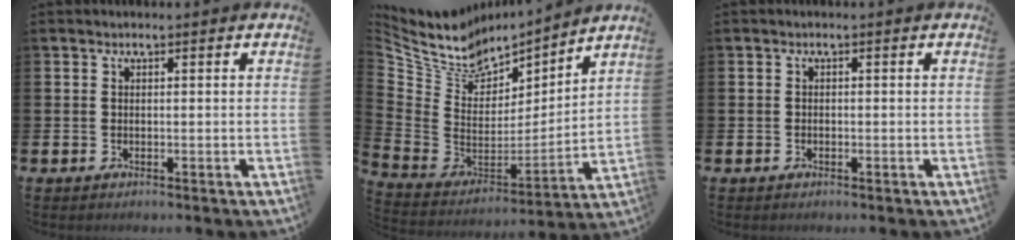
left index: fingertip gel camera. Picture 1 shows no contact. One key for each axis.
{"total": 8.2, "fx": 7.0, "fy": 4.2, "fz": 0.5, "tx": -0.071, "ty": -0.055, "tz": 0.130}
{"total": 0.6, "fx": -0.3, "fy": 0.4, "fz": 0.2, "tx": -0.013, "ty": 0.006, "tz": -0.006}